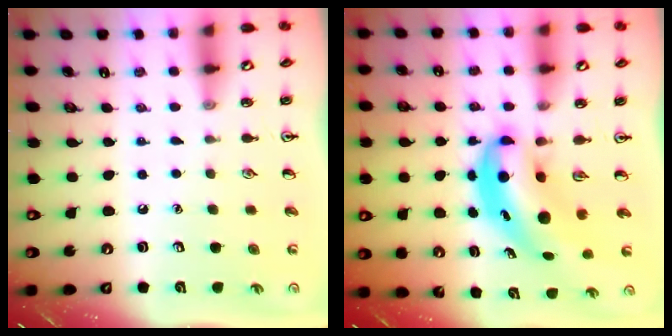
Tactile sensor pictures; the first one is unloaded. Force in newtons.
{"total": 7.0, "press": 6.8, "slide": 1.7}